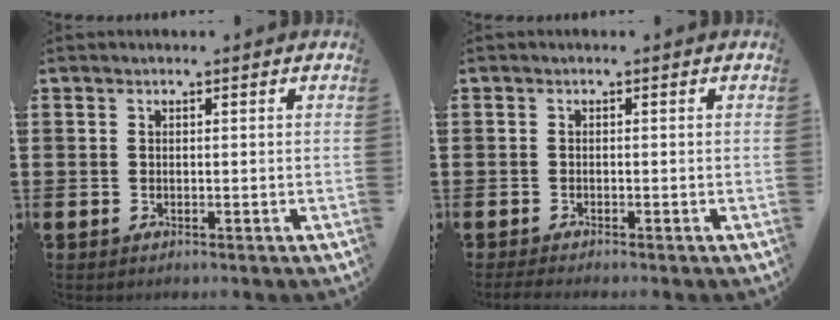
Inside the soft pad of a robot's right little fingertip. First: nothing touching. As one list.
[{"total": 0.8, "force": [-0.6, 0.1, 0.6], "torque": [-0.010, -0.002, -0.012]}]